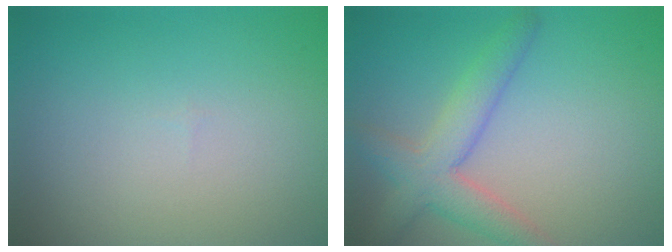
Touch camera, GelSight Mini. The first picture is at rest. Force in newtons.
{"total": 4.6, "press": 4.6, "slide": 0.2}